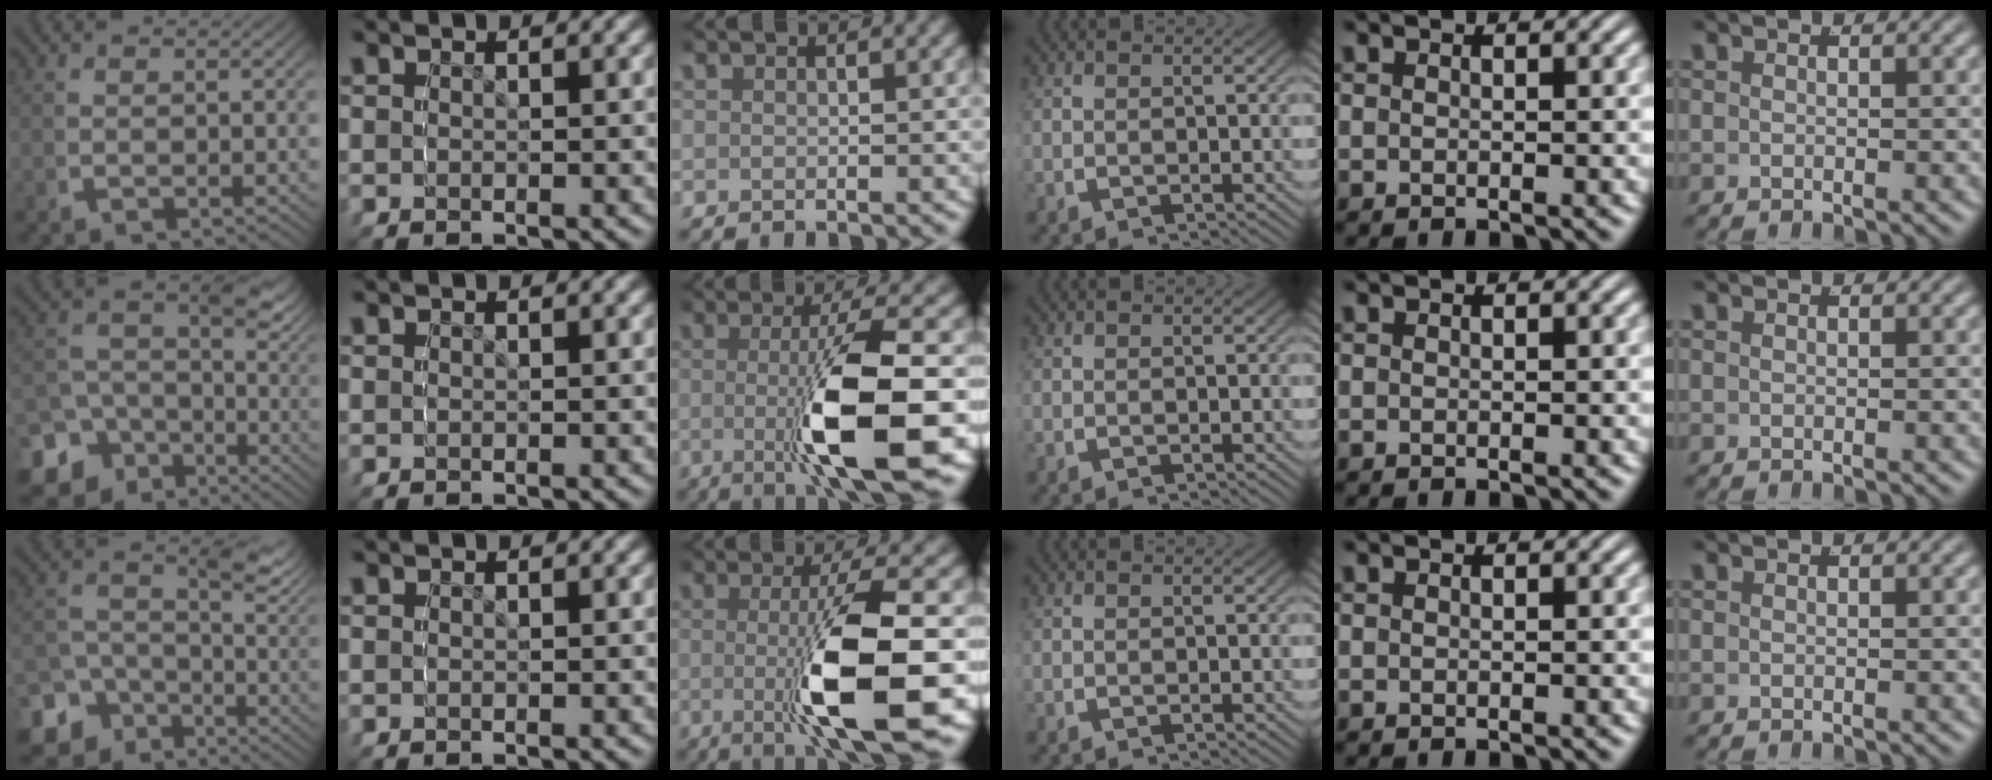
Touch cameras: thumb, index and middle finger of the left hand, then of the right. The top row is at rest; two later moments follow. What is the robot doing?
{"motion": "grasp_and_lifting", "object": "cloth"}